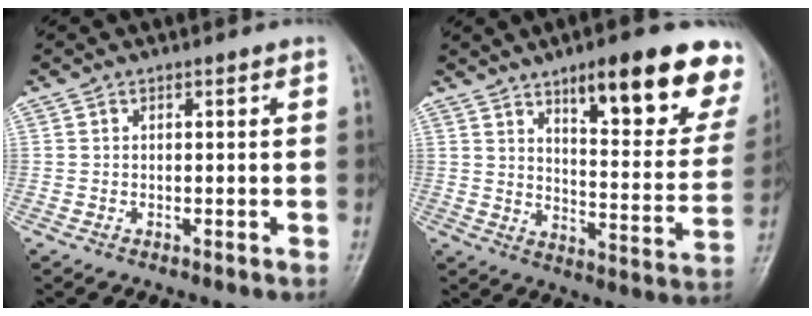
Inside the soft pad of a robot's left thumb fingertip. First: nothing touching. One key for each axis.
{"total": 20.8, "fx": 12.6, "fy": 6.3, "fz": 15.4, "tx": -0.154, "ty": -0.052, "tz": 0.176}